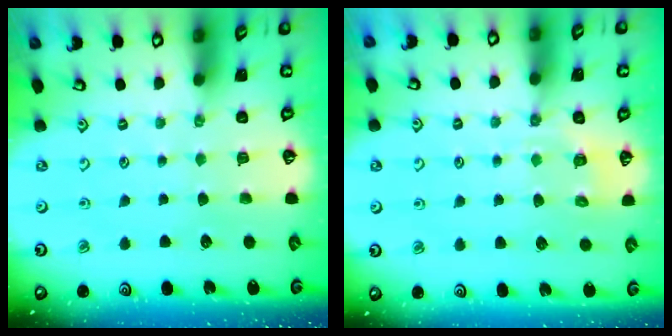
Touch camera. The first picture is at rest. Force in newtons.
{"total": 6.6, "press": 6.5, "slide": 1.3}